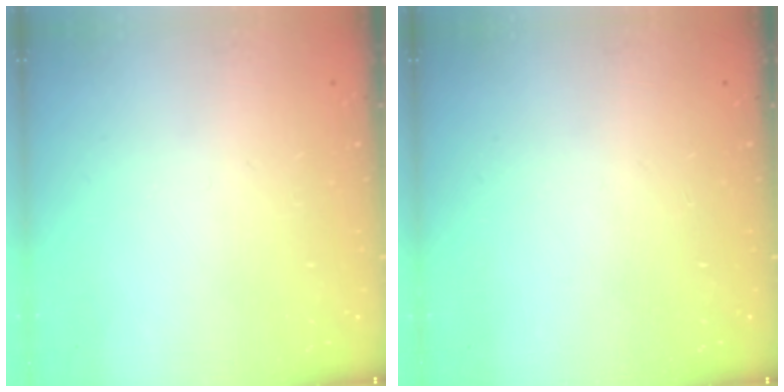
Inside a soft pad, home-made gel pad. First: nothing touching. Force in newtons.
{"total": 0.0}